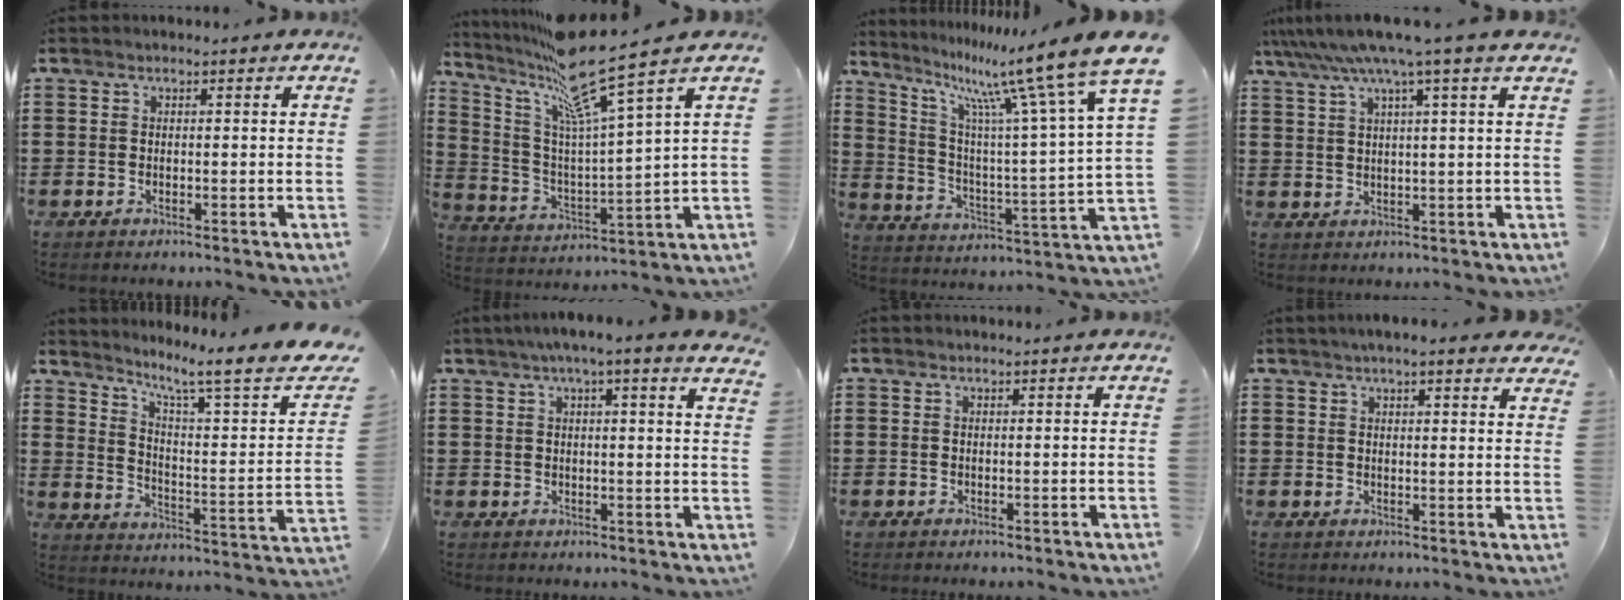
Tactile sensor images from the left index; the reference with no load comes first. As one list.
[{"total": 13.4, "force": [9.9, 0.6, 9.0], "torque": [-0.191, -0.049, 0.161]}, {"total": 12.8, "force": [9.8, 0.6, 8.3], "torque": [-0.170, -0.071, 0.152]}, {"total": 6.5, "force": [4.3, -0.9, 4.8], "torque": [-0.106, -0.014, 0.072]}, {"total": 7.7, "force": [5.5, -0.1, 5.3], "torque": [-0.101, -0.045, 0.076]}, {"total": 3.6, "force": [2.8, 0.1, 2.3], "torque": [-0.054, 0.001, 0.049]}, {"total": 0.0}, {"total": 3.7, "force": [3.2, 0.7, 1.6], "torque": [-0.038, 0.002, 0.058]}]